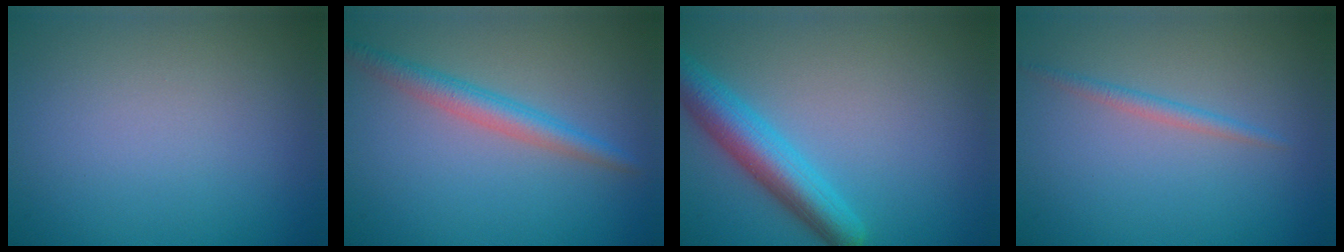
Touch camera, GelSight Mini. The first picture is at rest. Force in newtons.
{"total": 2.8, "press": 2.8, "slide": 0.1}
{"total": 5.1, "press": 5.1, "slide": 0.2}
{"total": 1.2, "press": 1.2, "slide": 0.0}